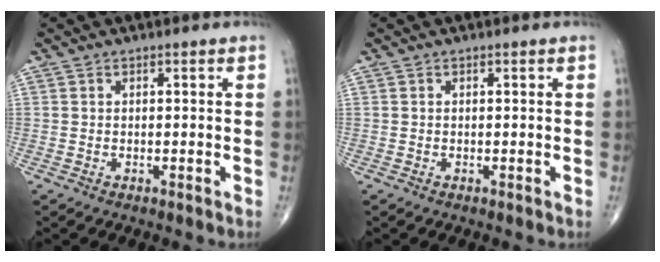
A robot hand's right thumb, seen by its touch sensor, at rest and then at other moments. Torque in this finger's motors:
{"motor_torque": [0.06, 0.06, -0.07, -0.07, 0.01]}